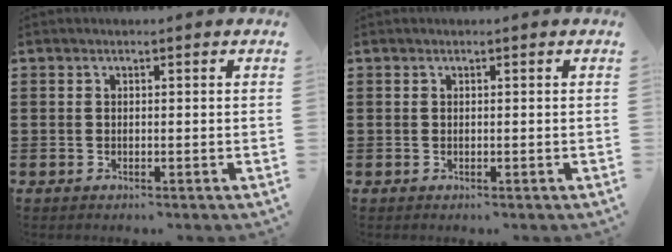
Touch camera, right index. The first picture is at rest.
{"total": 0.0}